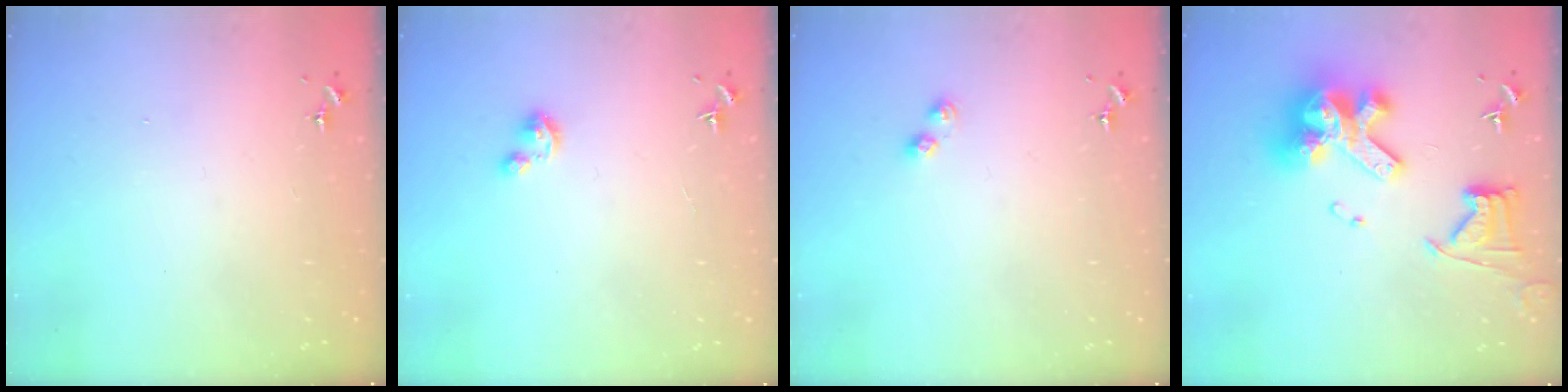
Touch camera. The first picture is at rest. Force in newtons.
{"total": 2.7, "press": 2.7, "slide": 0.3}
{"total": 3.7, "press": 3.7, "slide": 0.4}
{"total": 19.8, "press": 19.7, "slide": 2.4}